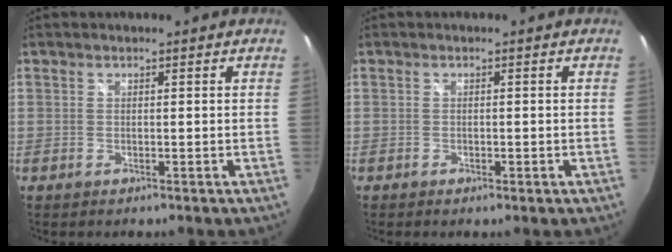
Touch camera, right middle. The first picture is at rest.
{"total": 1.2, "force": [-0.6, 0.6, 0.8], "torque": [-0.013, -0.002, -0.010]}